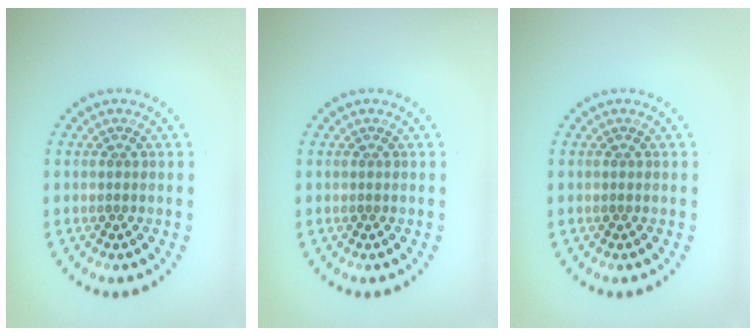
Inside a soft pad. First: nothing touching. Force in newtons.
{"total": 0.0}
{"total": 0.0}